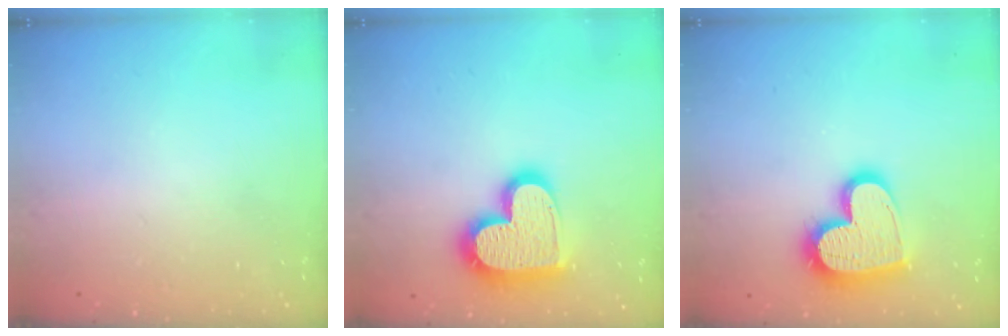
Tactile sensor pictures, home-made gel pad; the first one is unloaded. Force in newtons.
{"total": 19.5, "press": 19.5, "slide": 1.5}
{"total": 18.2, "press": 18.1, "slide": 1.3}